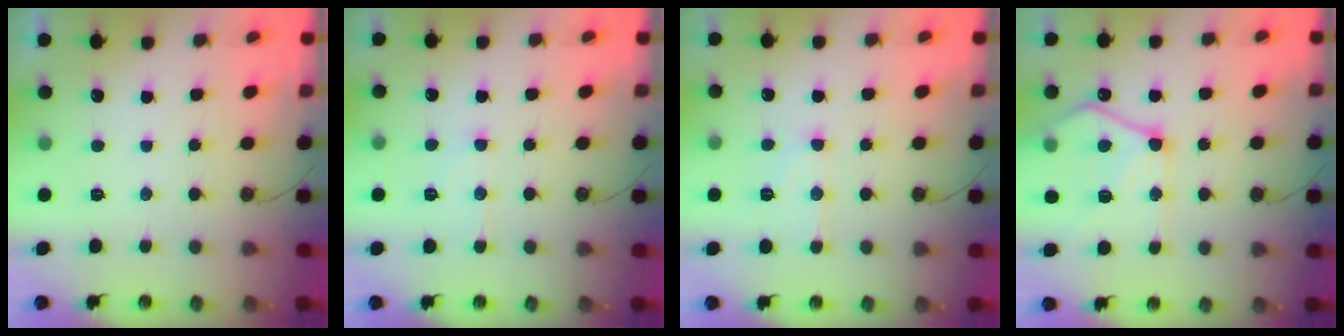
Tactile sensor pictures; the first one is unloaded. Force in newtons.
{"total": 6.9, "press": 6.9, "slide": 0.4}
{"total": 9.3, "press": 9.3, "slide": 0.8}
{"total": 15.6, "press": 15.5, "slide": 1.7}